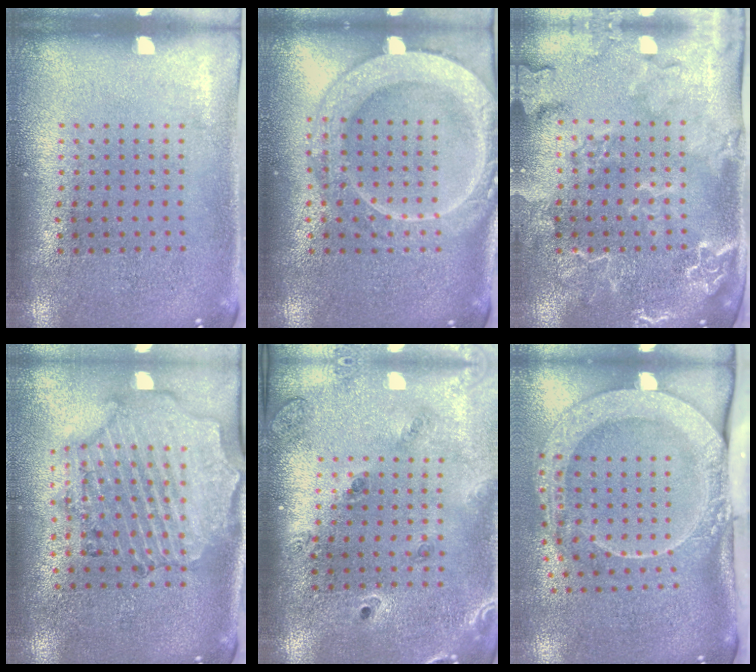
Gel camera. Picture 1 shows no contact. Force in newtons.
{"total": 4.2, "press": 4.2, "slide": 0.5}
{"total": 2.6, "press": 2.4, "slide": 0.9}
{"total": 1.7, "press": 1.6, "slide": 0.3}
{"total": 1.4, "press": 1.4, "slide": 0.3}
{"total": 2.9, "press": 2.1, "slide": 2.0}